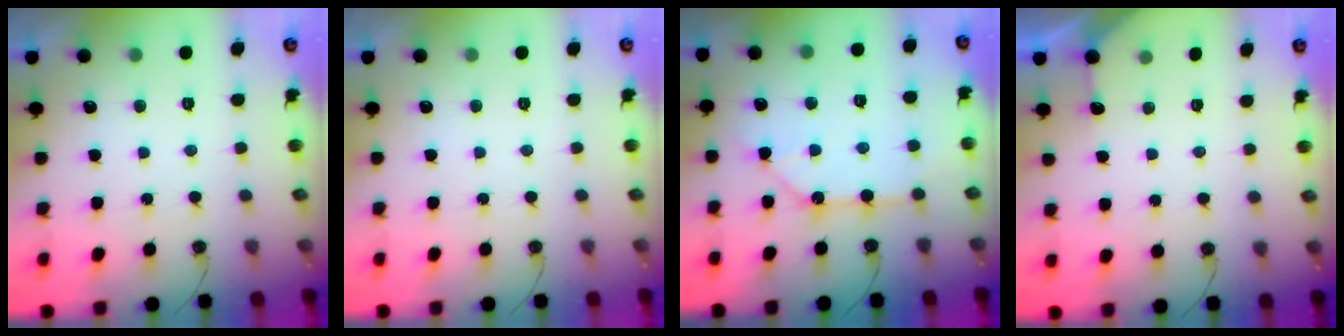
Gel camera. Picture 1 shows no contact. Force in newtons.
{"total": 0.0}
{"total": 10.4, "press": 10.3, "slide": 1.2}
{"total": 3.6, "press": 3.6, "slide": 0.4}